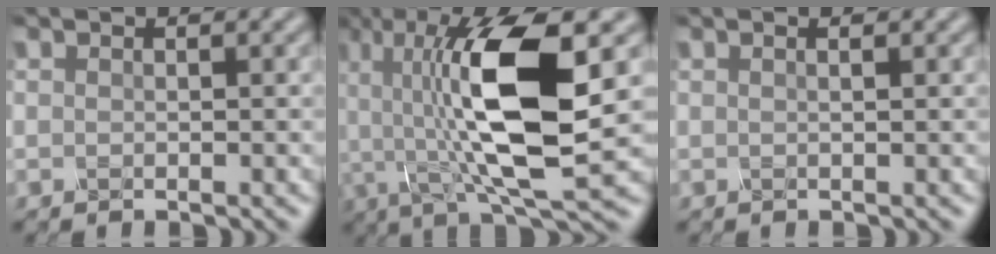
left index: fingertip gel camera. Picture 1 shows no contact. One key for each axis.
{"total": 12.6, "fx": 1.3, "fy": 3.9, "fz": 11.9, "tx": -0.223, "ty": 0.001, "tz": 0.025}
{"total": 0.9, "fx": 0.4, "fy": 0.2, "fz": 0.8, "tx": -0.007, "ty": 0.000, "tz": 0.001}